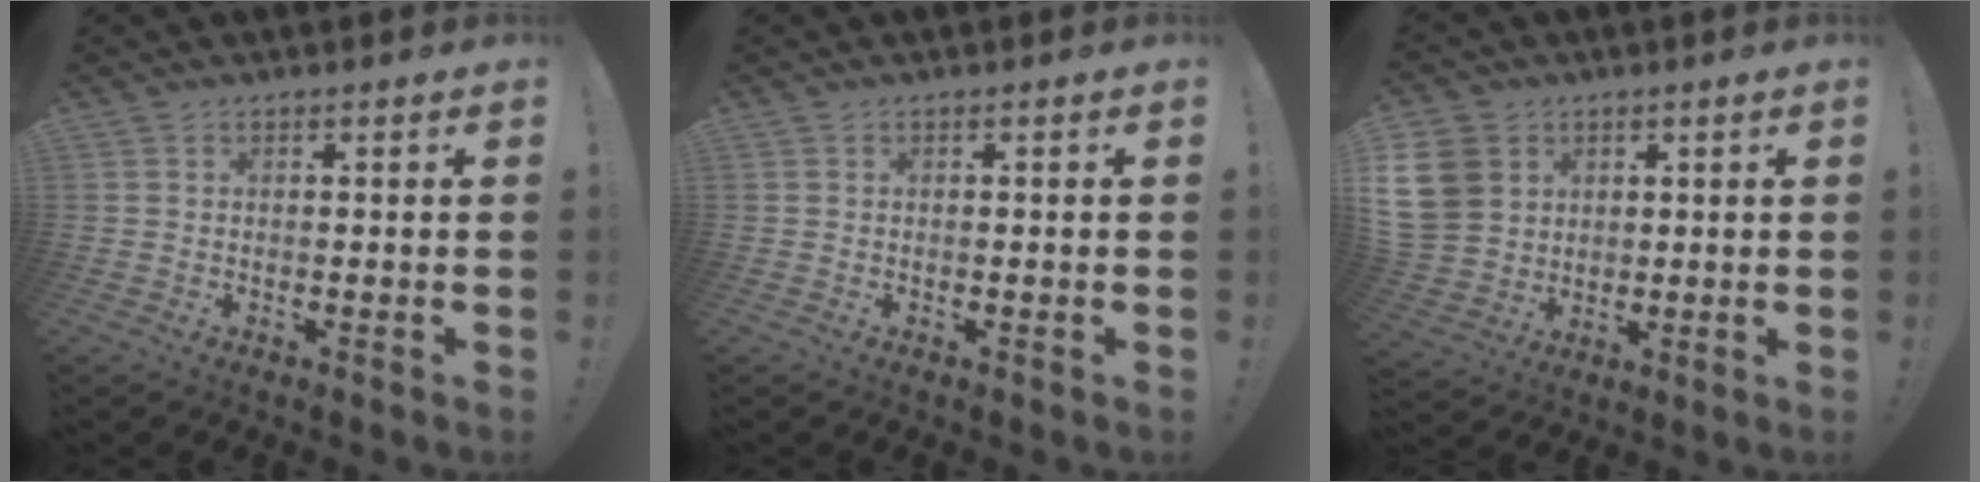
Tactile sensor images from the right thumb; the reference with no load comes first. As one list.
[{"total": 0.0}, {"total": 12.8, "force": [3.4, 10.9, 5.9], "torque": [-0.114, -0.008, 0.072]}]